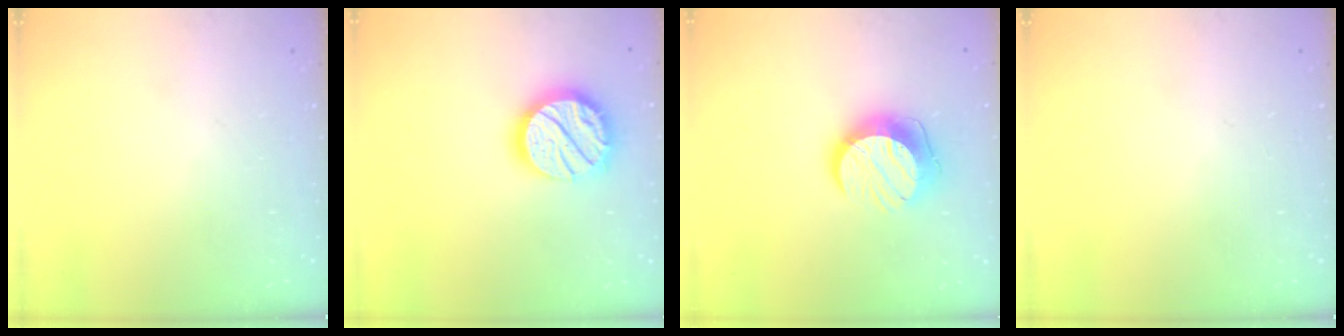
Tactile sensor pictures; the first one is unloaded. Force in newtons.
{"total": 17.7, "press": 17.6, "slide": 1.4}
{"total": 12.0, "press": 12.0, "slide": 1.0}
{"total": 0.0}